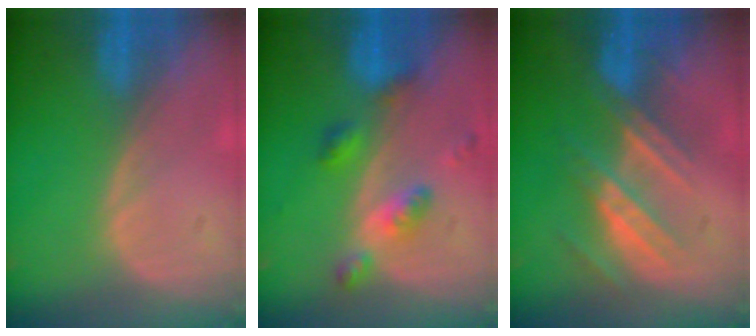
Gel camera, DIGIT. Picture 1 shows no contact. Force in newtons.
{"total": 6.0, "press": 5.2, "slide": 2.8}
{"total": 7.3, "press": 6.8, "slide": 2.6}